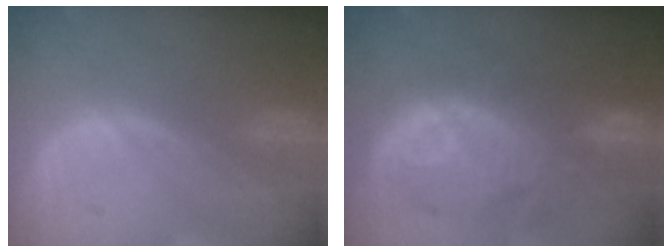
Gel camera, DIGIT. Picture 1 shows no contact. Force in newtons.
{"total": 11.3, "press": 10.6, "slide": 3.7}